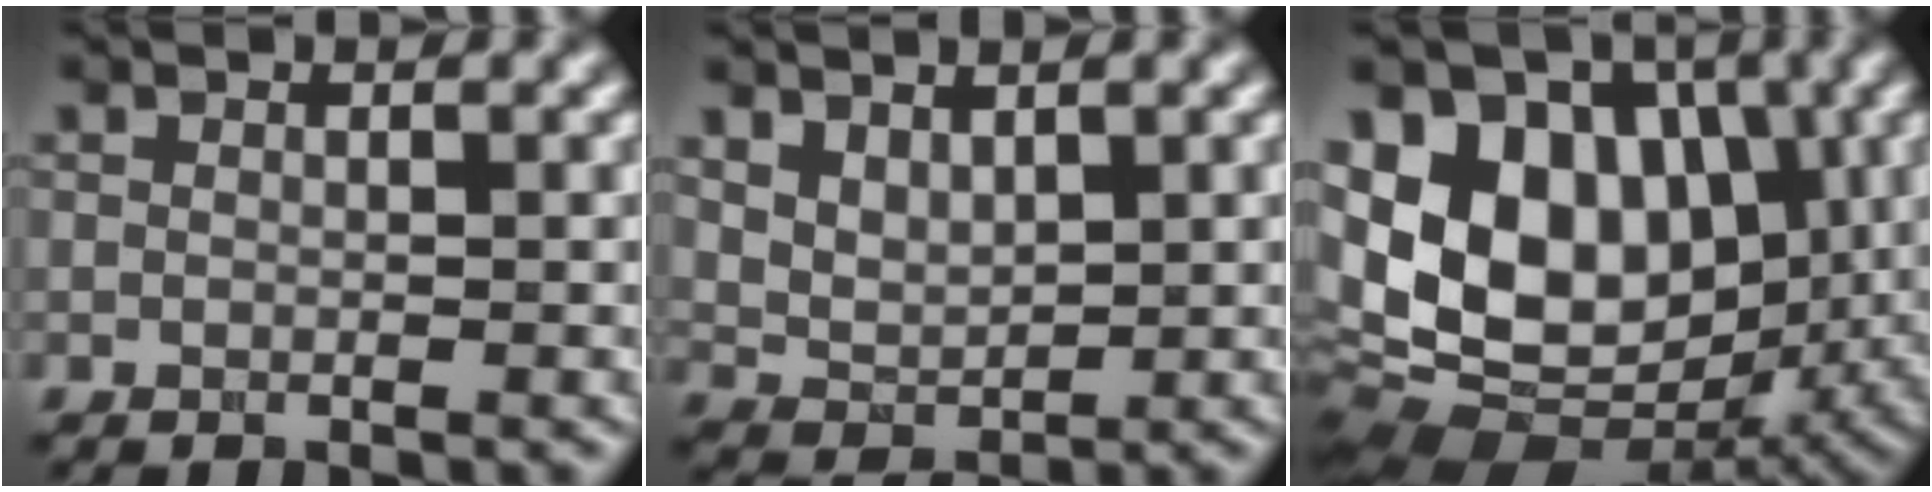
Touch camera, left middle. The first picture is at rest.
{"total": 2.9, "force": [1.5, 1.7, 1.7], "torque": [-0.034, -0.007, 0.037]}
{"total": 16.3, "force": [0.8, 12.0, 11.0], "torque": [-0.192, 0.019, 0.027]}